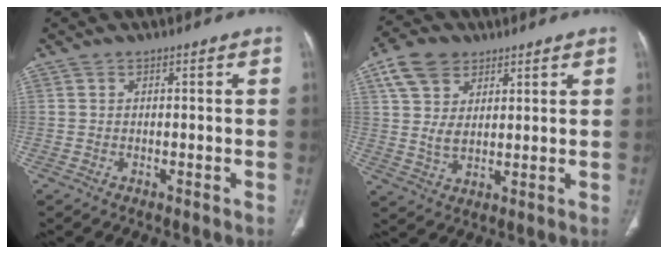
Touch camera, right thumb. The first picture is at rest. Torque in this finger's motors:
{"motor_torque": [0.89, 1.75, 0.10, -0.10, 0.08]}